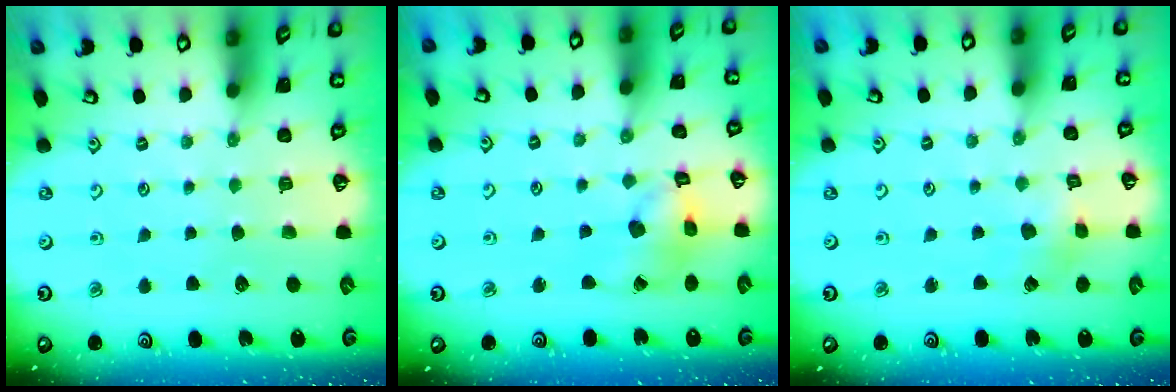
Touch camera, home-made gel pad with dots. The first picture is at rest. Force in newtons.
{"total": 9.3, "press": 9.3, "slide": 1.0}
{"total": 2.7, "press": 2.7, "slide": 0.3}